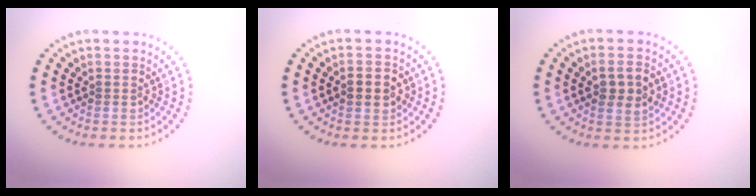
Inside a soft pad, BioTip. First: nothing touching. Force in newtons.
{"total": 2.4, "press": 2.4, "slide": 0.1}
{"total": 2.8, "press": 2.8, "slide": 0.3}